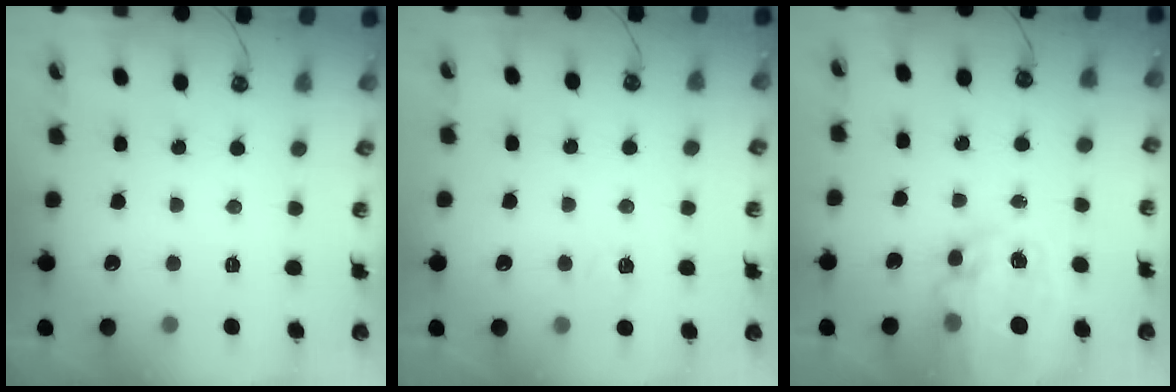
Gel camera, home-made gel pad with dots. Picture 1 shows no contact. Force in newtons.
{"total": 4.9, "press": 4.8, "slide": 0.7}
{"total": 12.3, "press": 12.2, "slide": 1.2}